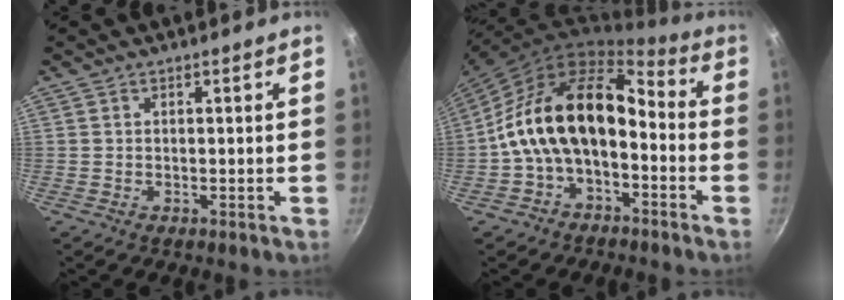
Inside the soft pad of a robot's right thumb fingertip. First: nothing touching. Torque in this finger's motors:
{"motor_torque": [2.50, 2.51, 1.51, -1.26, 0.76]}